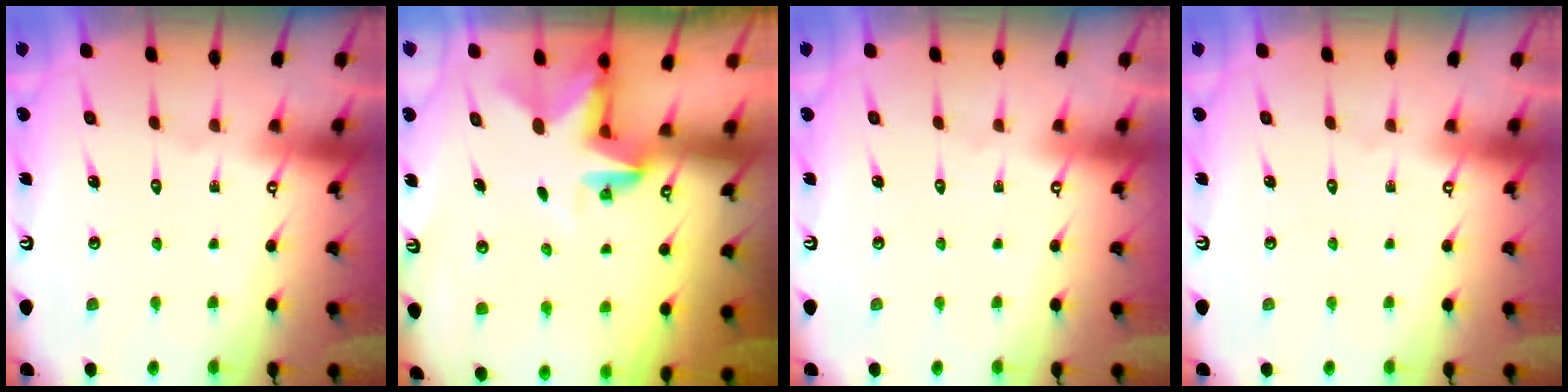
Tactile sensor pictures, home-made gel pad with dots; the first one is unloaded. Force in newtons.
{"total": 3.3, "press": 3.3, "slide": 0.2}
{"total": 0.0}
{"total": 0.0}